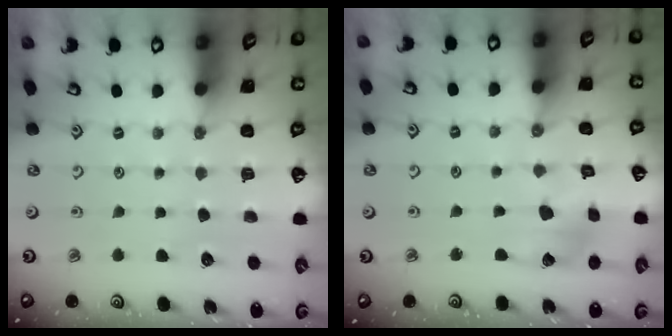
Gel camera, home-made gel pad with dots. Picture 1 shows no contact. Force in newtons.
{"total": 7.2, "press": 7.2, "slide": 0.8}